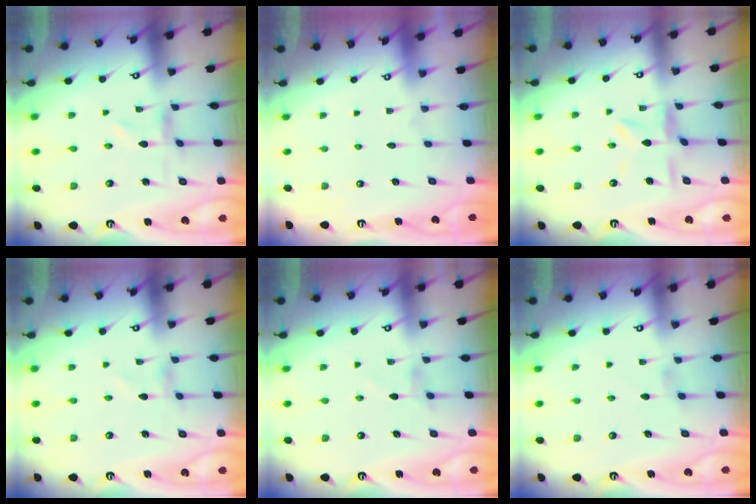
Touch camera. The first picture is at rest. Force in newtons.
{"total": 1.6, "press": 1.6, "slide": 0.1}
{"total": 7.4, "press": 7.3, "slide": 0.6}
{"total": 0.0}
{"total": 2.5, "press": 2.5, "slide": 0.4}
{"total": 2.7, "press": 2.7, "slide": 0.3}